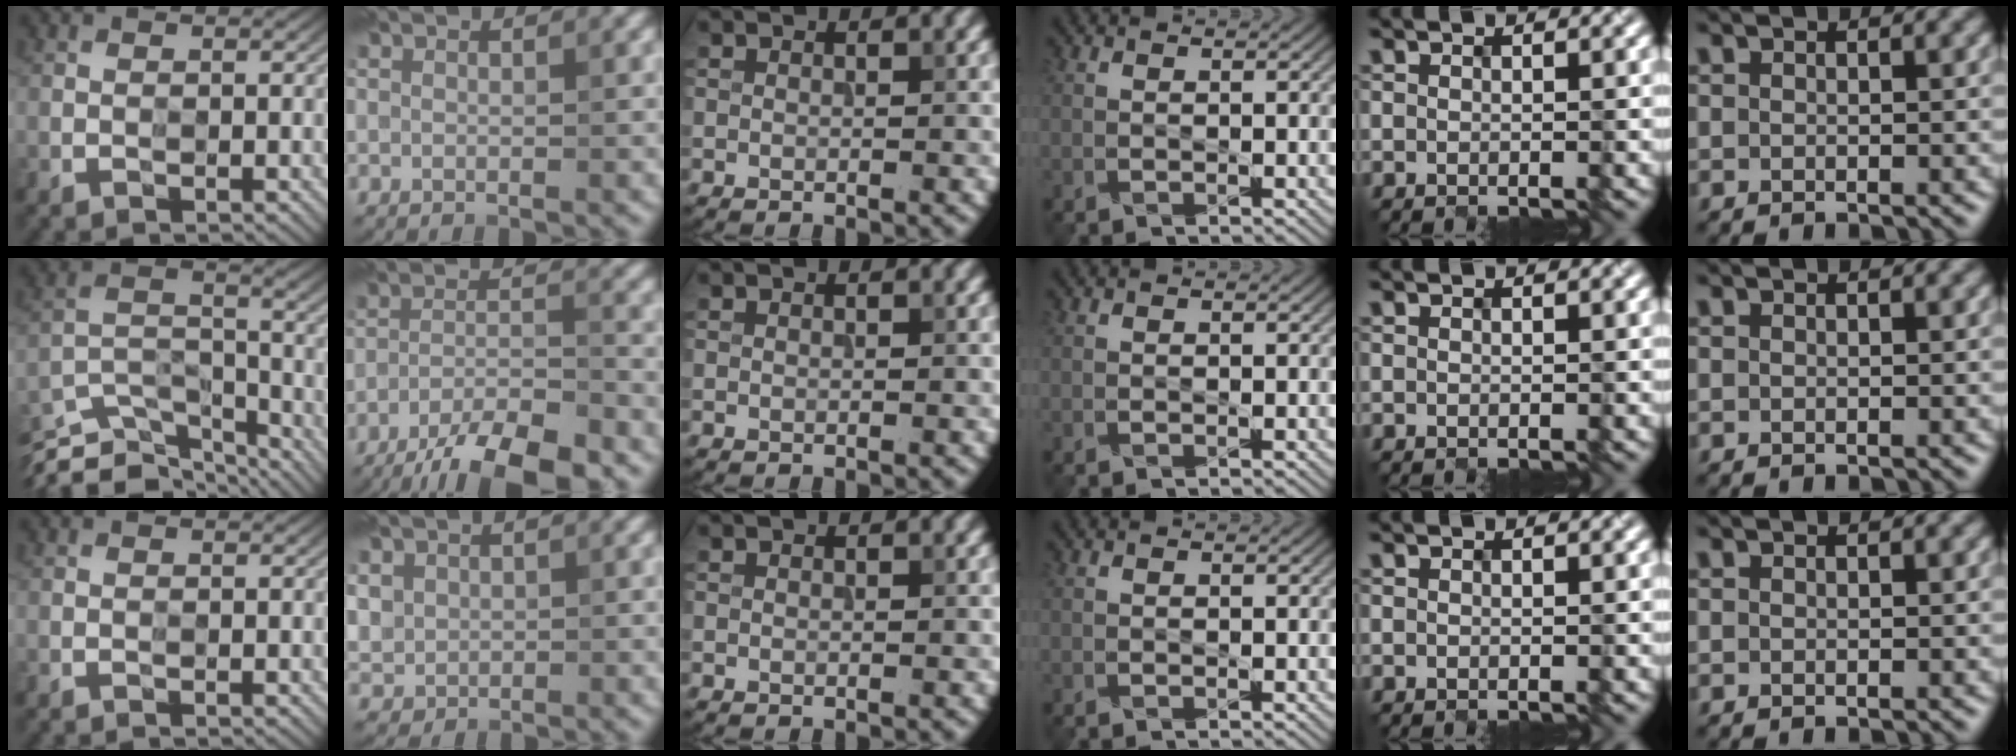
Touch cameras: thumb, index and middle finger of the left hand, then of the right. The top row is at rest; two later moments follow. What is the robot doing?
{"motion": "insert", "object": "pill capsule"}